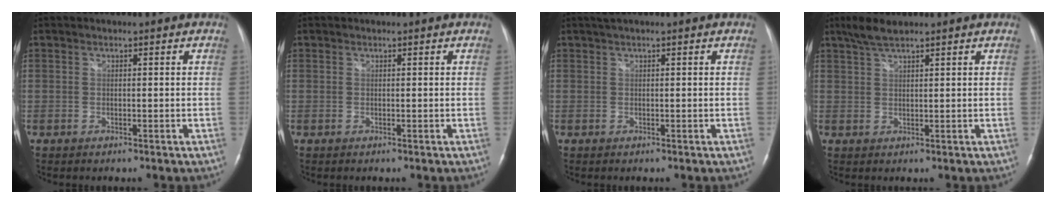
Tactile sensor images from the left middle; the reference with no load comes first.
{"total": 0.0}
{"total": 1.5, "force": [1.1, 0.0, 1.0], "torque": [-0.020, 0.020, 0.021]}
{"total": 3.6, "force": [2.9, 0.5, 2.0], "torque": [-0.050, 0.009, 0.060]}